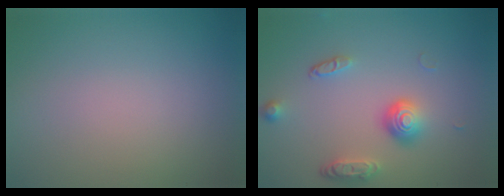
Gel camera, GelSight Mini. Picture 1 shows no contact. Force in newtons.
{"total": 3.8, "press": 2.9, "slide": 2.5}